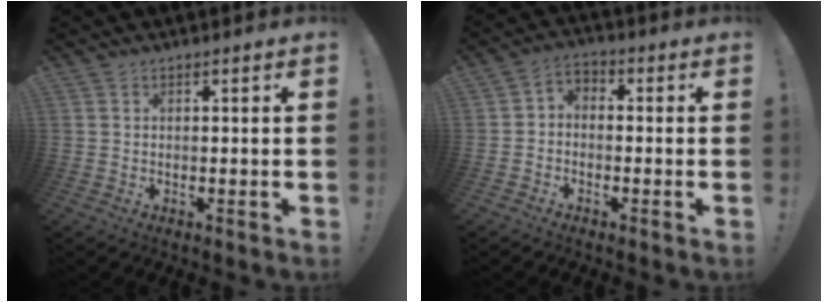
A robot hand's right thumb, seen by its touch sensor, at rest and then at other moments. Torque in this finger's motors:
{"motor_torque": [0.56, 0.19, -0.03, 0.09, 0.03]}